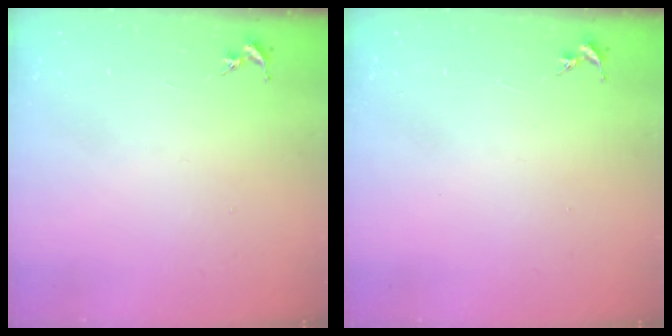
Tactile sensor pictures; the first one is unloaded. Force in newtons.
{"total": 0.0}